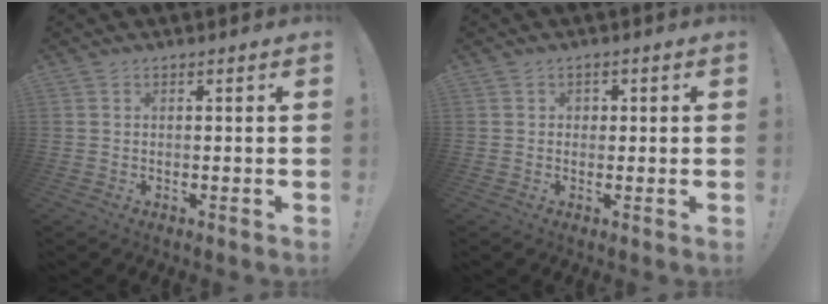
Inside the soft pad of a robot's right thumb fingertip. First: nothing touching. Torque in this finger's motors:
{"motor_torque": [0.01, 0.01, -0.04, 0.03, 0.01]}